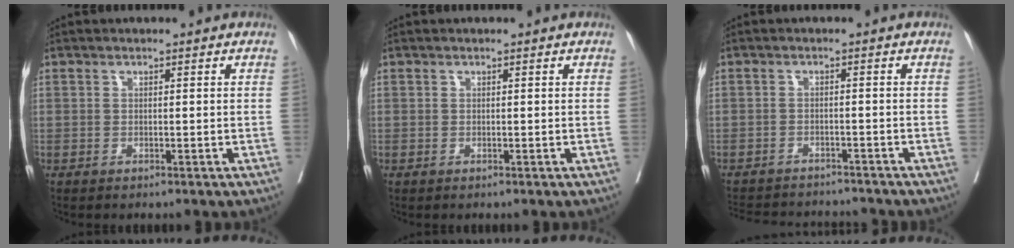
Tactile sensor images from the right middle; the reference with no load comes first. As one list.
[{"total": 0.0}, {"total": 12.0, "force": [-11.3, 2.7, 3.3], "torque": [-0.066, 0.005, -0.150]}]